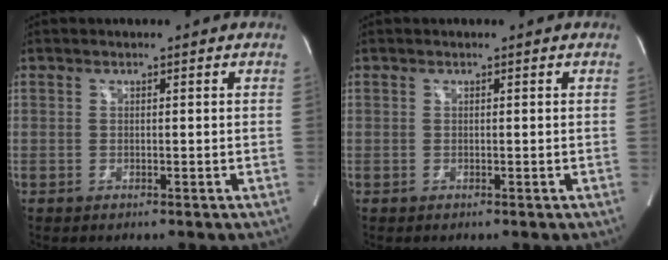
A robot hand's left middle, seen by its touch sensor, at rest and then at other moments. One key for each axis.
{"total": 0.0}